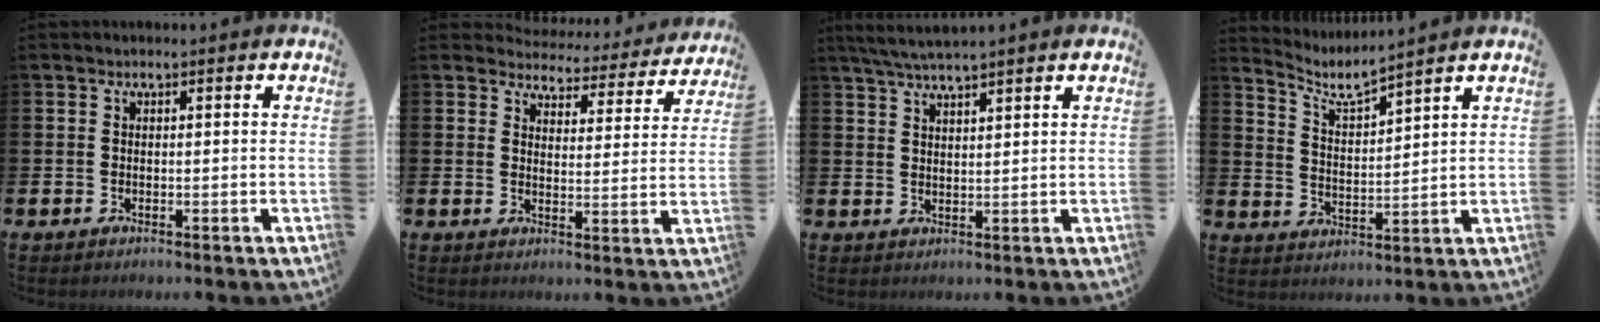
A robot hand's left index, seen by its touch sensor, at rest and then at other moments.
{"total": 4.3, "force": [4.2, 0.9, 0.1], "torque": [-0.014, -0.041, 0.067]}
{"total": 4.0, "force": [3.7, -0.1, 1.5], "torque": [-0.044, -0.005, 0.069]}
{"total": 4.7, "force": [4.4, 0.4, 1.6], "torque": [-0.054, -0.023, 0.074]}